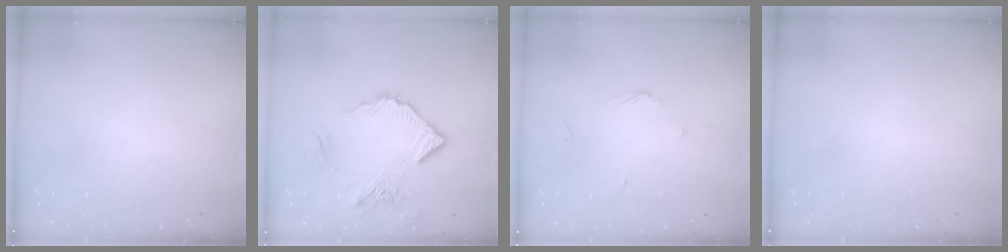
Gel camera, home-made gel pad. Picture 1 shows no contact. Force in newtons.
{"total": 10.7, "press": 10.7, "slide": 1.0}
{"total": 2.6, "press": 2.6, "slide": 0.5}
{"total": 0.0}